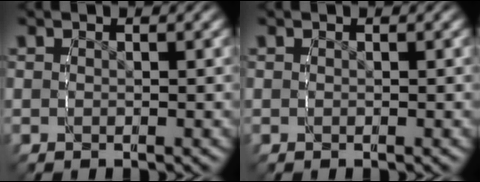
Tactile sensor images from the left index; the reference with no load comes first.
{"total": 0.0}